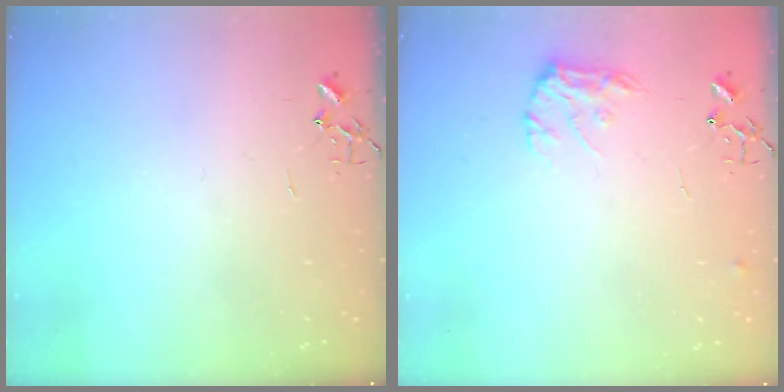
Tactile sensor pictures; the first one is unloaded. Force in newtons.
{"total": 8.9, "press": 8.9, "slide": 0.2}